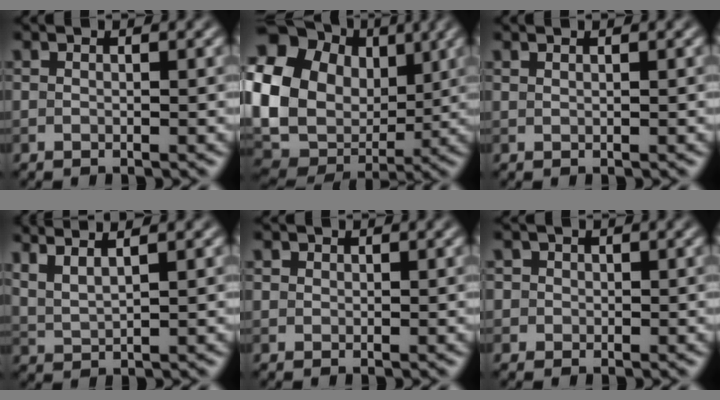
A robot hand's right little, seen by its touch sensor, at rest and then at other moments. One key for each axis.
{"total": 20.4, "fx": 5.0, "fy": 16.9, "fz": 10.2, "tx": -0.252, "ty": 0.030, "tz": 0.082}
{"total": 0.7, "fx": 0.5, "fy": 0.2, "fz": 0.3, "tx": -0.004, "ty": -0.001, "tz": 0.004}
{"total": 3.9, "fx": 2.8, "fy": 1.1, "fz": 2.6, "tx": -0.035, "ty": 0.017, "tz": 0.036}
{"total": 0.9, "fx": 0.4, "fy": 0.7, "fz": 0.2, "tx": 0.001, "ty": -0.002, "tz": 0.002}
{"total": 2.9, "fx": 0.9, "fy": 2.7, "fz": 0.8, "tx": 0.004, "ty": 0.013, "tz": 0.000}